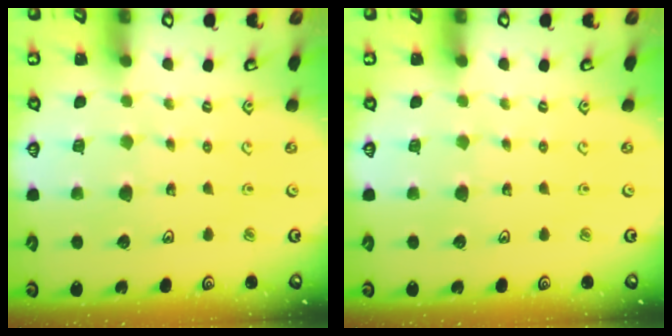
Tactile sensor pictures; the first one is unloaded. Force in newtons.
{"total": 0.0}